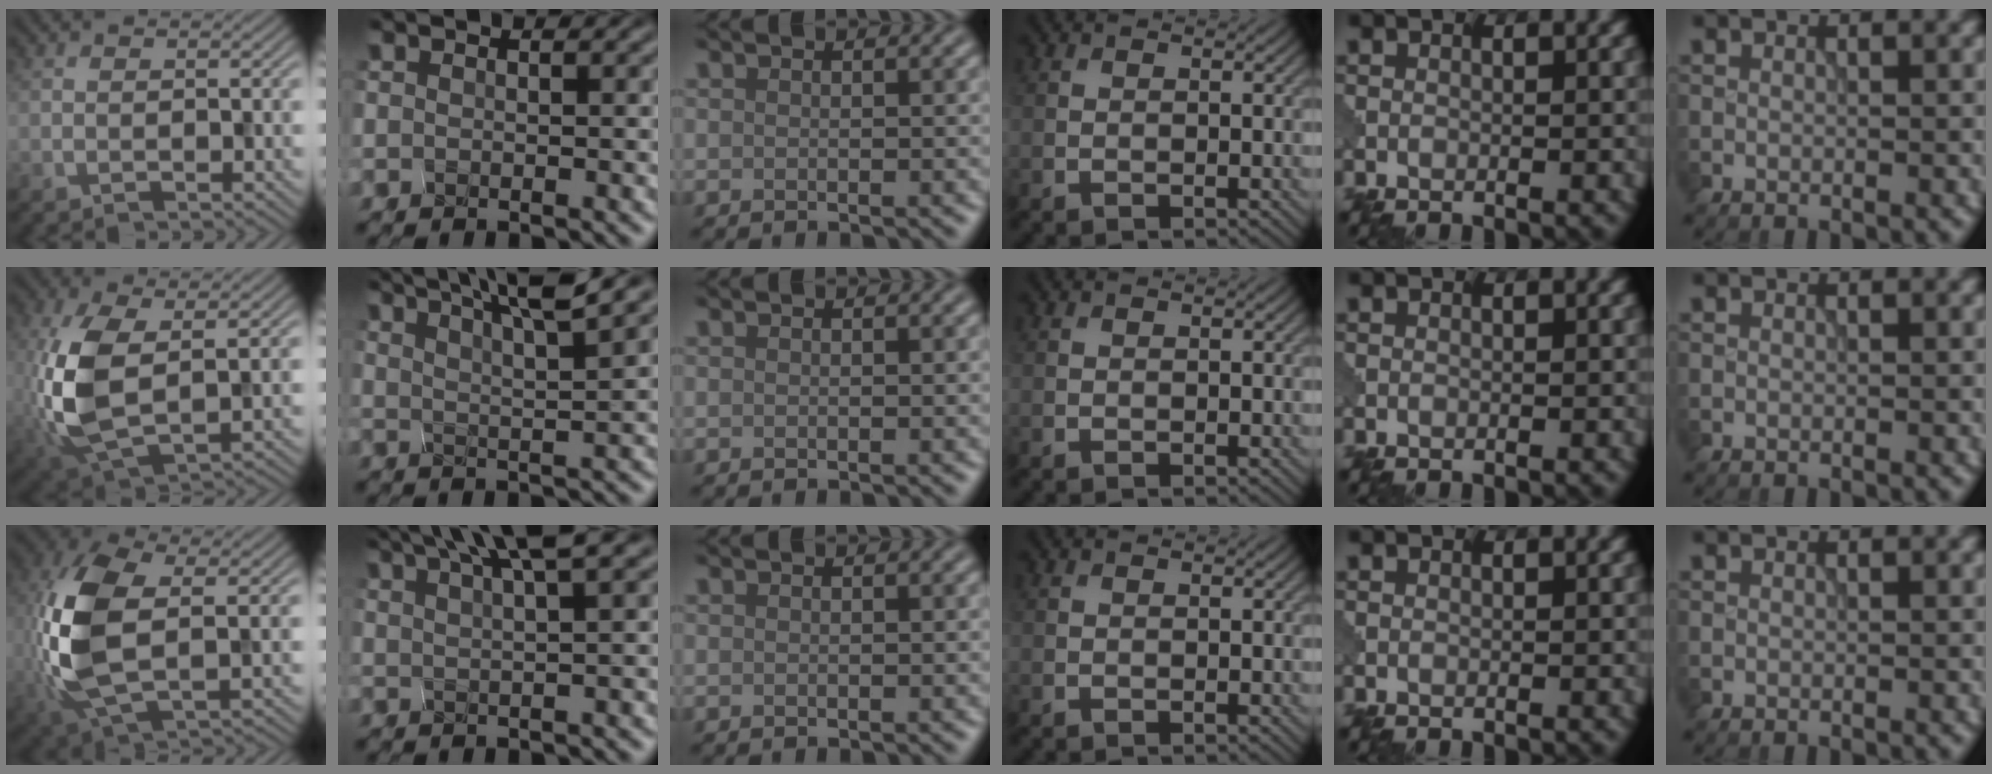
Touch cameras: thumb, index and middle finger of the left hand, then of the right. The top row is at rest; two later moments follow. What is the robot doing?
{"motion": "squeeze", "object": "clothespin"}